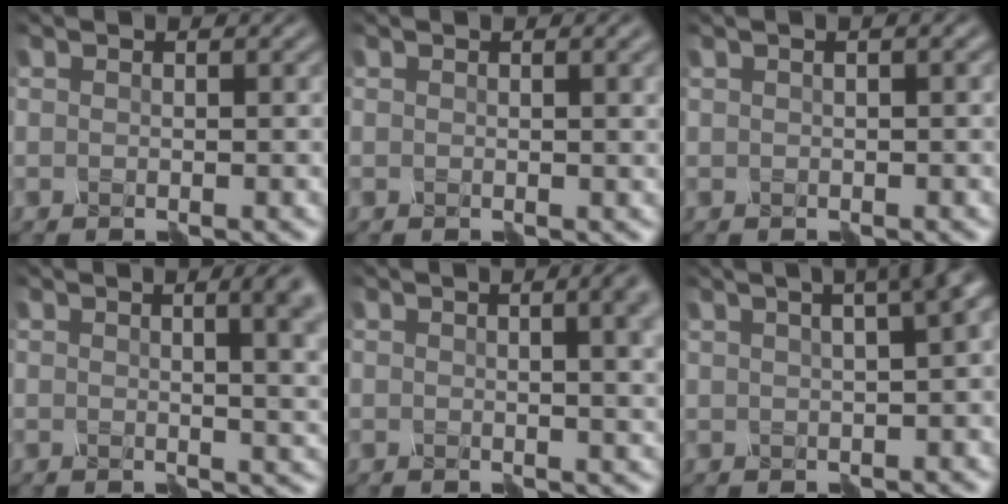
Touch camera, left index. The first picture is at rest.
{"total": 2.3, "force": [0.7, 0.9, 2.0], "torque": [-0.016, 0.009, 0.010]}
{"total": 1.8, "force": [0.2, 0.7, 1.6], "torque": [-0.007, 0.012, 0.010]}
{"total": 9.0, "force": [2.4, 4.4, 7.5], "torque": [-0.042, 0.036, 0.009]}
{"total": 9.9, "force": [2.5, 5.3, 8.0], "torque": [-0.049, 0.033, 0.010]}
{"total": 11.6, "force": [3.5, 5.6, 9.5], "torque": [-0.069, 0.048, 0.050]}